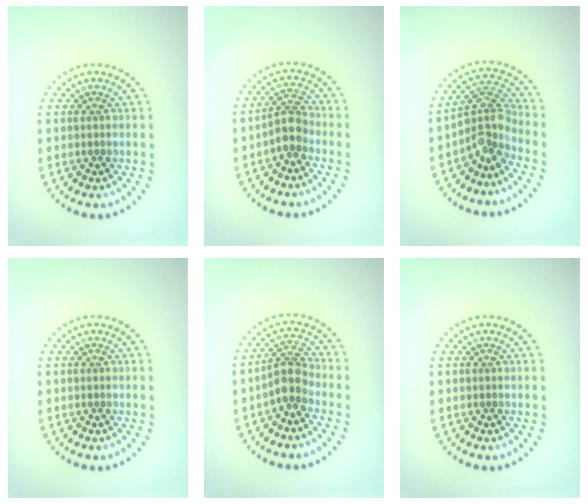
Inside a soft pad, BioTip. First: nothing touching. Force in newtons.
{"total": 2.5, "press": 2.1, "slide": 1.4}
{"total": 3.6, "press": 2.6, "slide": 2.5}
{"total": 0.0}
{"total": 2.9, "press": 2.3, "slide": 1.8}
{"total": 0.0}